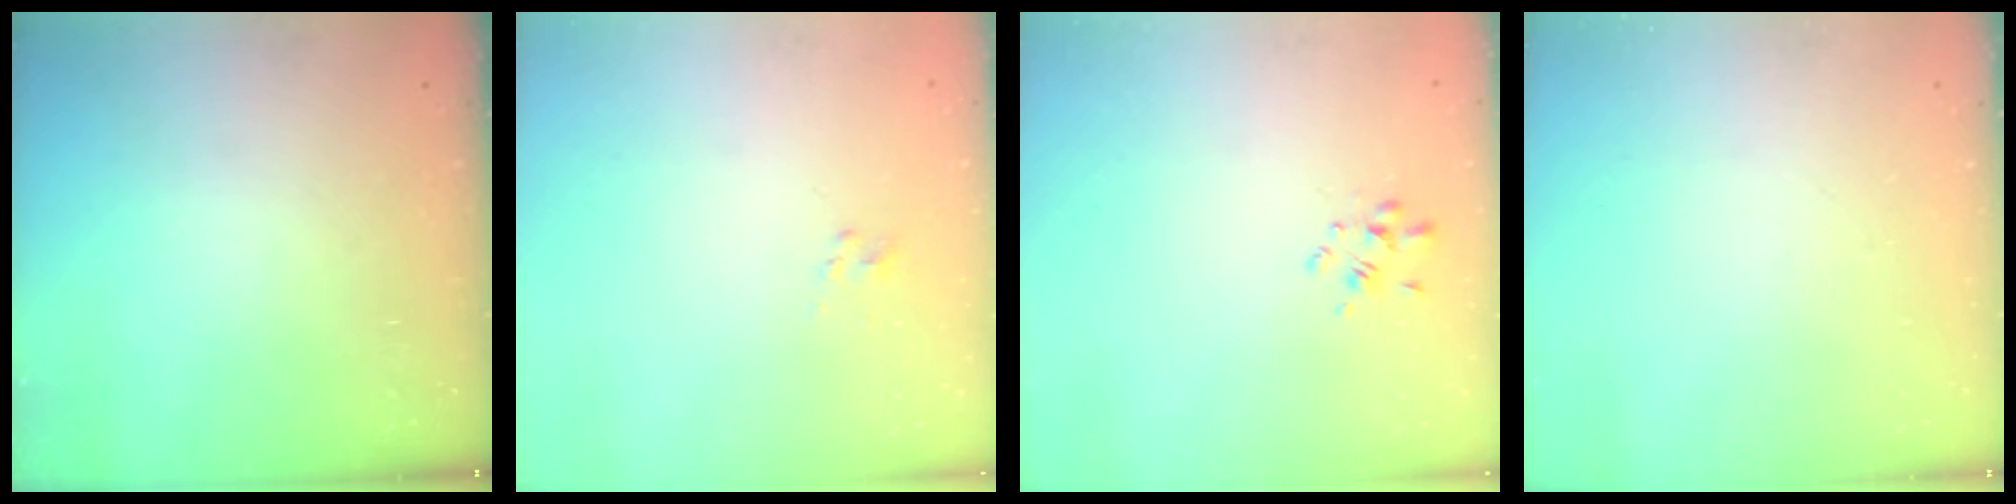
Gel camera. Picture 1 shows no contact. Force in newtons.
{"total": 2.5, "press": 2.4, "slide": 0.8}
{"total": 2.4, "press": 2.2, "slide": 0.9}
{"total": 0.0}